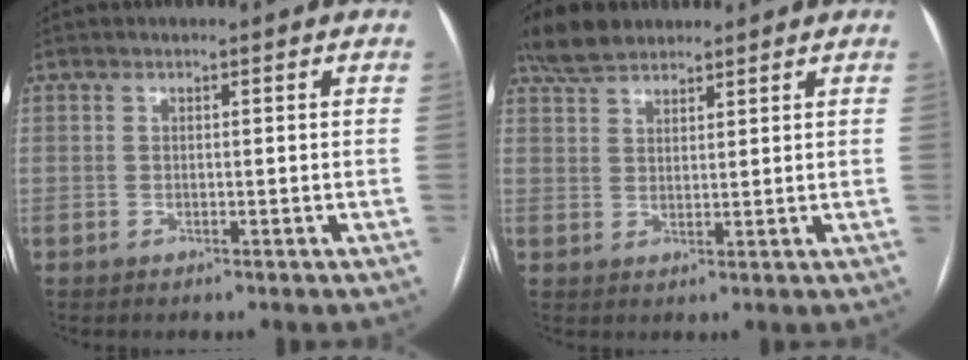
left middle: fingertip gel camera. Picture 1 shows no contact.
{"total": 8.8, "force": [7.3, 3.3, 3.4], "torque": [-0.065, 0.031, 0.135]}